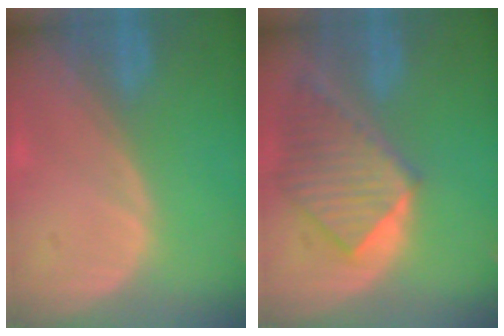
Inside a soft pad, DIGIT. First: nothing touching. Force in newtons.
{"total": 8.8, "press": 7.9, "slide": 3.9}